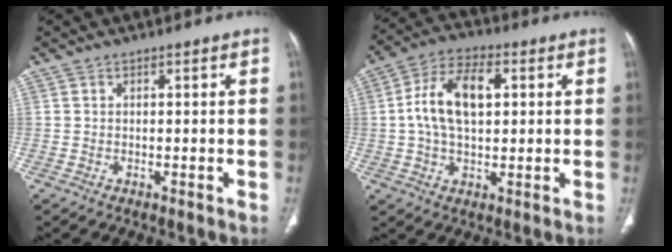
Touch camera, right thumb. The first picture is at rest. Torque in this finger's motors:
{"motor_torque": [-0.19, 0.84, 1.24, 0.08, 0.16]}